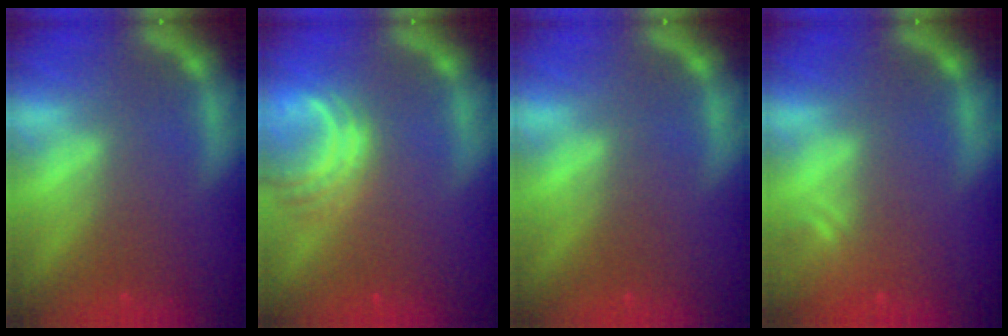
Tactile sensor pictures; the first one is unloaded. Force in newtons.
{"total": 4.5}
{"total": 0.0}
{"total": 1.9}